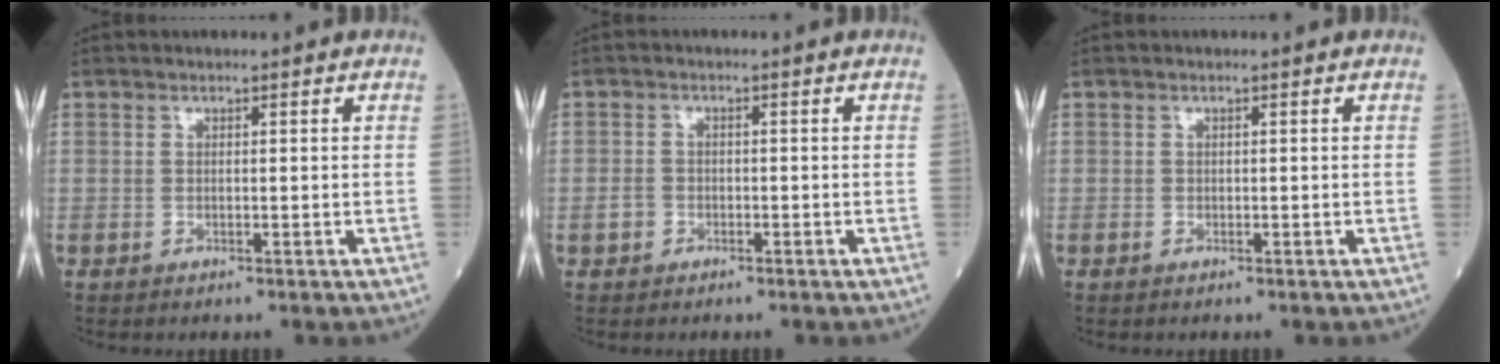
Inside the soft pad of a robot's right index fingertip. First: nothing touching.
{"total": 1.7, "force": [-0.9, 1.3, 0.6], "torque": [-0.017, 0.005, -0.016]}
{"total": 0.0}